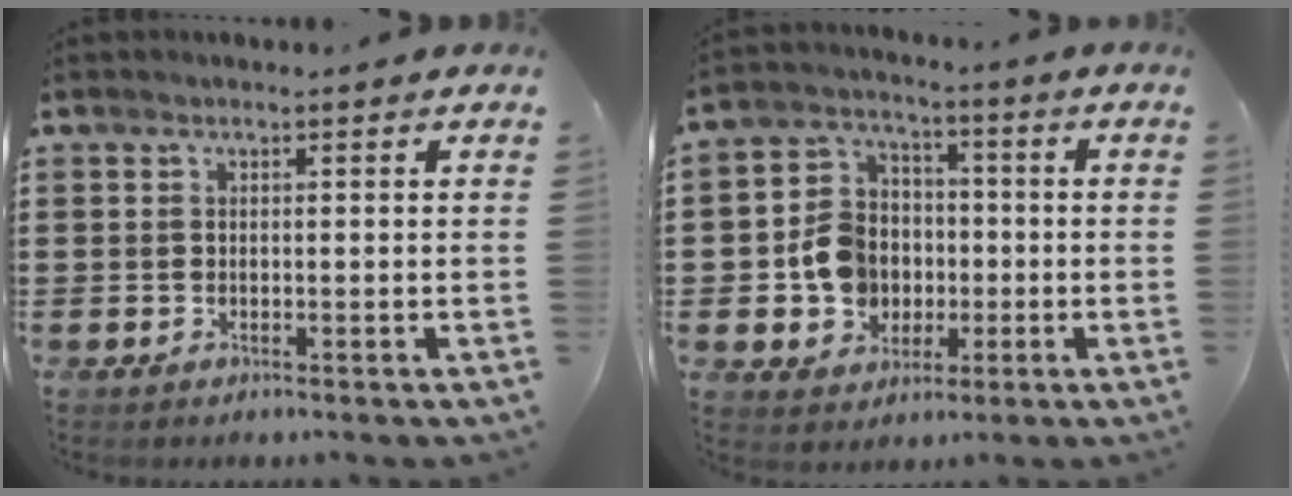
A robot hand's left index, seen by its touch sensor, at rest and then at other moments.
{"total": 8.5, "force": [-1.1, 7.7, 3.6], "torque": [-0.104, 0.023, -0.018]}